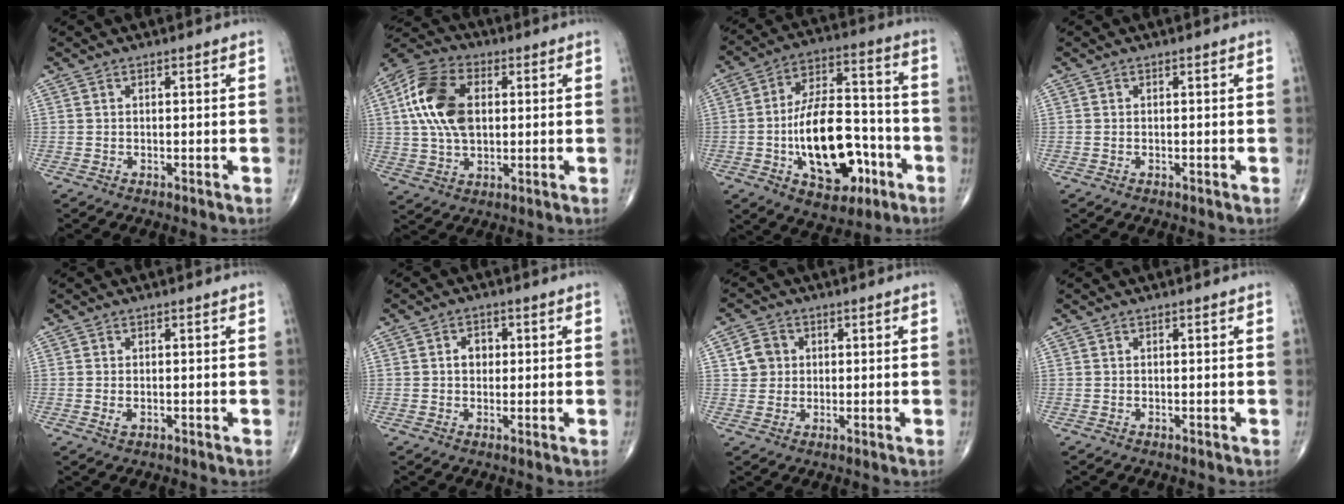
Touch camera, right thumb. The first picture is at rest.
{"total": 14.6, "force": [2.5, 9.0, 11.2], "torque": [-0.214, 0.014, 0.040]}
{"total": 19.7, "force": [-6.0, 10.7, 15.4], "torque": [-0.224, 0.044, -0.087]}
{"total": 0.0}
{"total": 1.4, "force": [-0.3, 0.9, 1.1], "torque": [-0.022, -0.003, -0.003]}
{"total": 3.1, "force": [0.3, 2.5, 1.8], "torque": [-0.013, 0.007, 0.003]}
{"total": 4.4, "force": [1.0, 4.1, 1.4], "torque": [-0.004, 0.001, 0.013]}
{"total": 0.0}